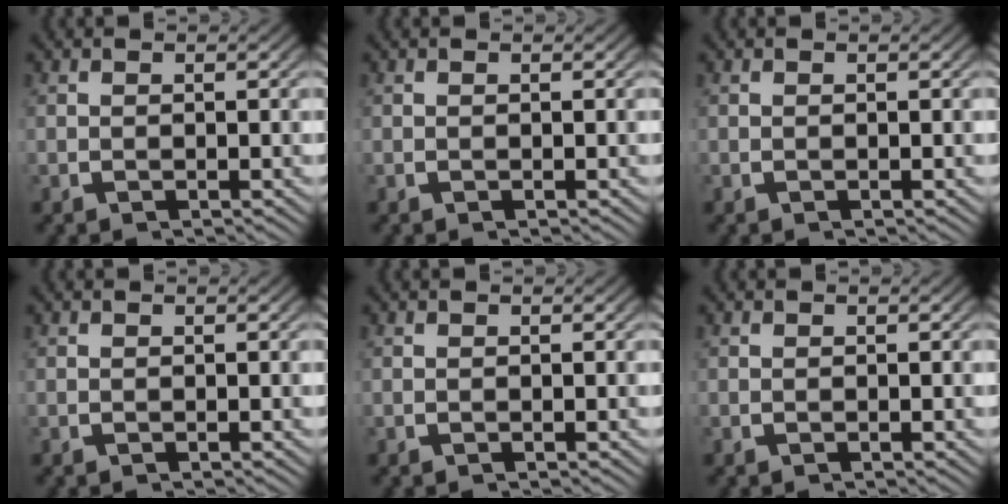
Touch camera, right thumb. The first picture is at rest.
{"total": 0.0}
{"total": 0.0}
{"total": 0.0}
{"total": 0.0}
{"total": 0.0}